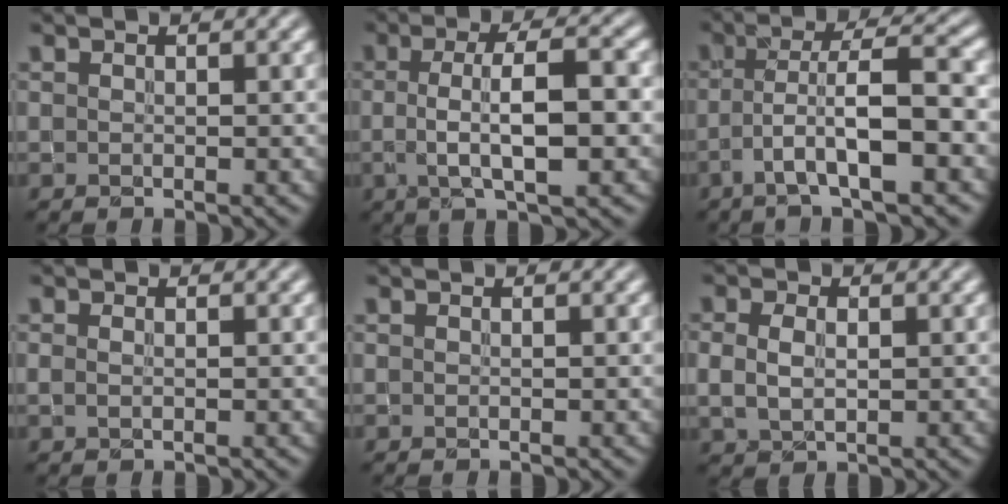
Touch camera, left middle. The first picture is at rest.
{"total": 6.5, "force": [-0.3, 1.6, 6.3], "torque": [-0.107, 0.002, -0.004]}
{"total": 6.5, "force": [-1.9, 1.2, 6.1], "torque": [-0.110, 0.012, -0.038]}
{"total": 0.7, "force": [0.0, 0.4, 0.6], "torque": [-0.014, -0.002, 0.001]}
{"total": 0.0}
{"total": 2.8, "force": [0.3, 2.0, 2.0], "torque": [-0.051, 0.000, 0.014]}